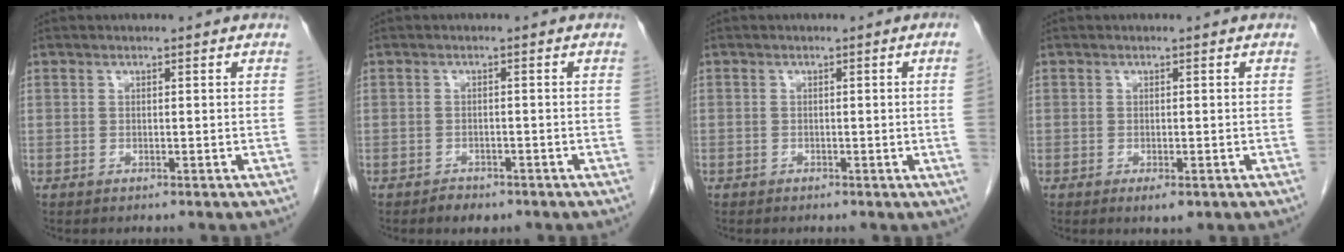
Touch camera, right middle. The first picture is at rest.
{"total": 2.3, "force": [-1.7, 1.2, 0.8], "torque": [-0.016, 0.000, -0.020]}
{"total": 1.8, "force": [-0.3, -0.6, 1.7], "torque": [-0.017, 0.000, -0.006]}
{"total": 1.8, "force": [-0.9, 0.7, 1.4], "torque": [-0.019, -0.002, -0.009]}